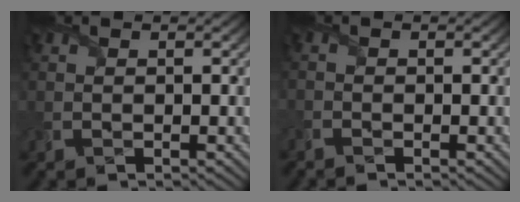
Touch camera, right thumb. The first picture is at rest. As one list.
[{"total": 1.2, "force": [-1.2, 0.1, 0.3], "torque": [-0.003, -0.002, -0.025]}]